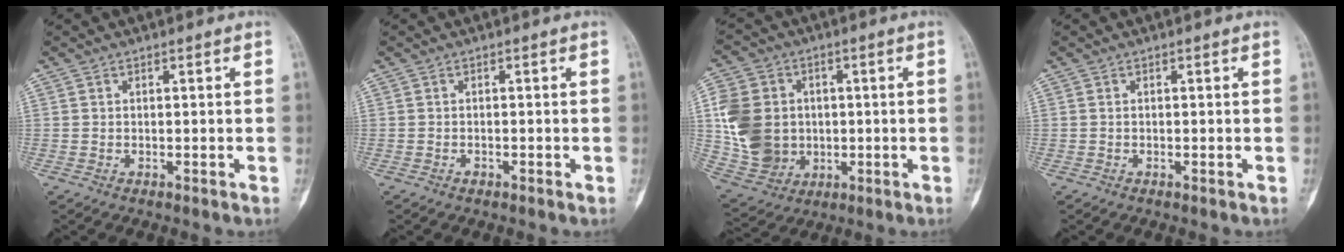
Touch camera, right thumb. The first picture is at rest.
{"total": 0.6, "force": [-0.4, 0.3, 0.3], "torque": [-0.007, 0.001, -0.008]}
{"total": 14.7, "force": [0.5, 12.4, 7.8], "torque": [-0.135, 0.002, 0.023]}
{"total": 0.0}